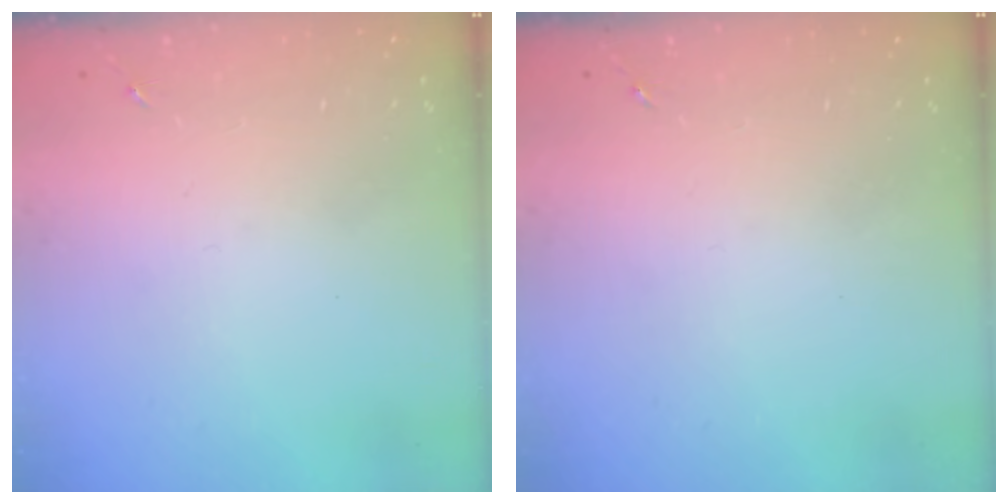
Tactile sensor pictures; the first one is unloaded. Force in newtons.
{"total": 0.0}